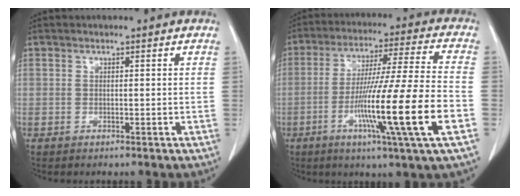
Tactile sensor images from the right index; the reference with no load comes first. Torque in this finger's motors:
{"motor_torque": [2.14, 0.00, 1.05, 0.21]}